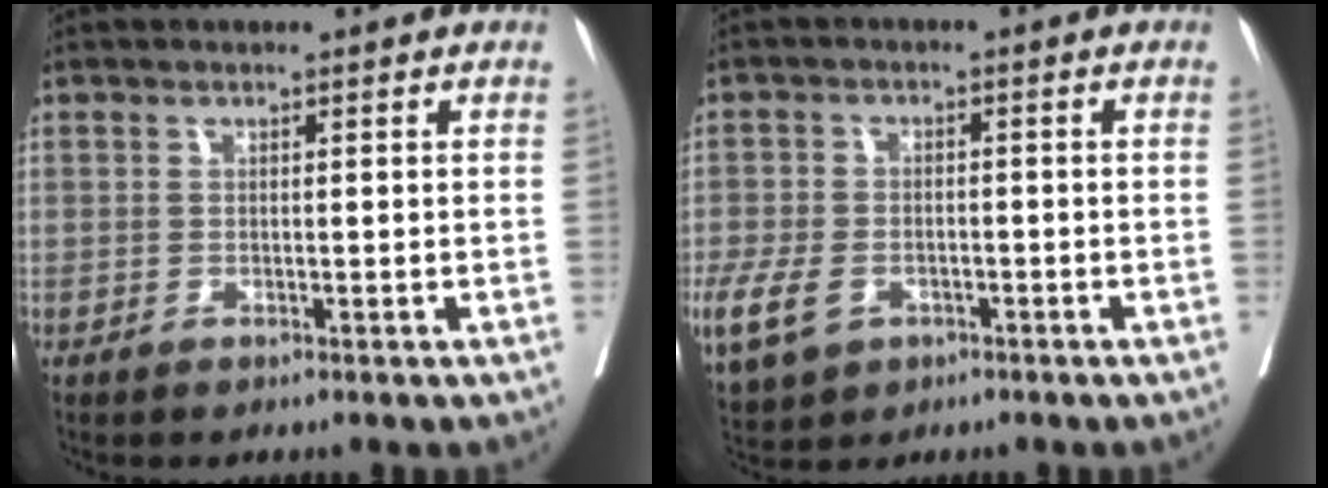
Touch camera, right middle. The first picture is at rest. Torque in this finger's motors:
{"motor_torque": [0.43, -0.37, 0.23, 0.06]}